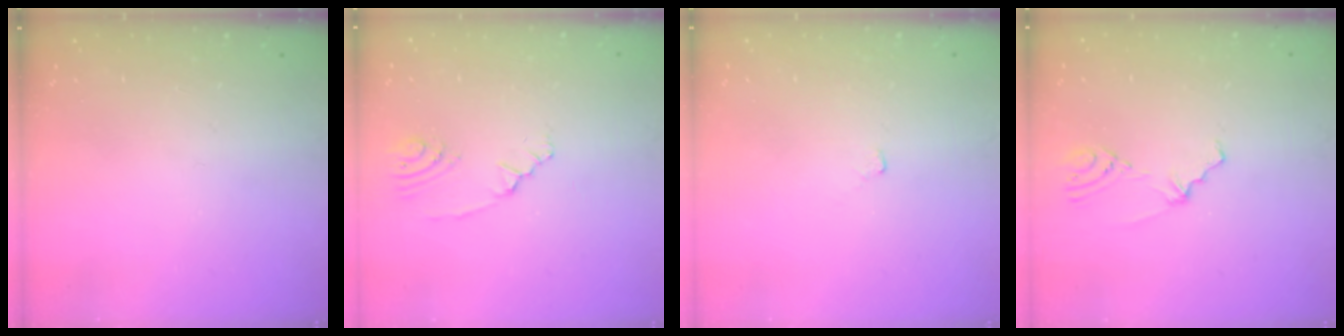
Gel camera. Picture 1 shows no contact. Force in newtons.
{"total": 1.8, "press": 1.5, "slide": 1.0}
{"total": 2.9, "press": 2.9, "slide": 0.4}
{"total": 2.5, "press": 1.9, "slide": 1.5}